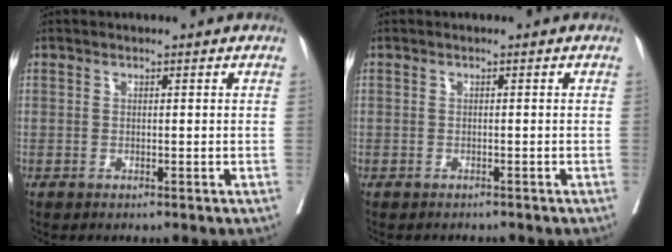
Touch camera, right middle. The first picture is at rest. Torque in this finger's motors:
{"motor_torque": [0.07, -0.07, 0.00, 0.00]}